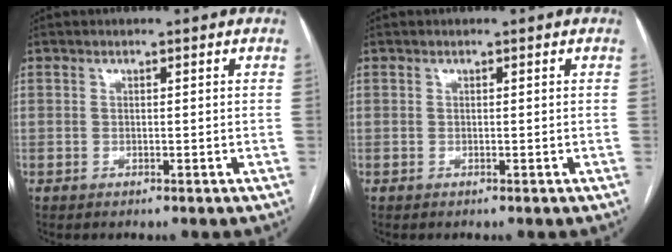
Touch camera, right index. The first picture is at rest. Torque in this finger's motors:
{"motor_torque": [-0.11, 0.15, 0.02, 0.01]}